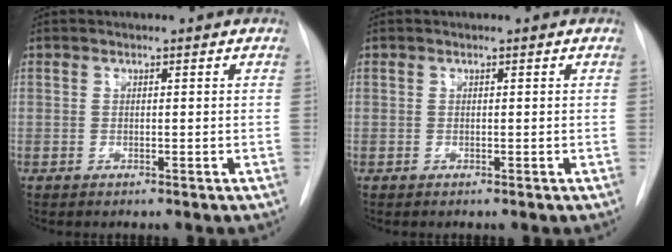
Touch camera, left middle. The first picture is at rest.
{"total": 0.0}